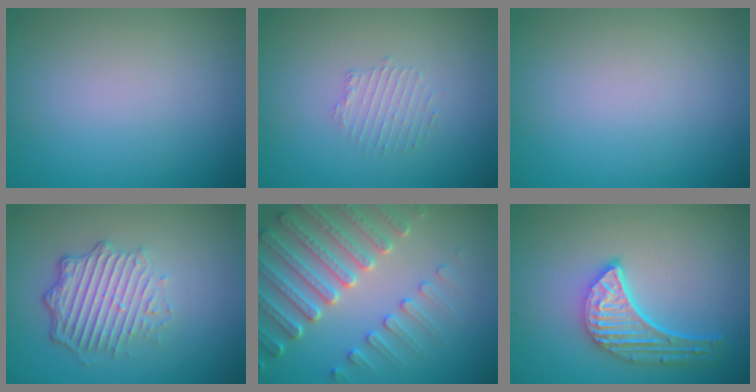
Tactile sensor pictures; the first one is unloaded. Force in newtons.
{"total": 1.3, "press": 0.7, "slide": 1.1}
{"total": 0.0}
{"total": 5.0, "press": 3.6, "slide": 3.5}
{"total": 6.1, "press": 5.1, "slide": 3.2}
{"total": 5.1, "press": 3.9, "slide": 3.3}